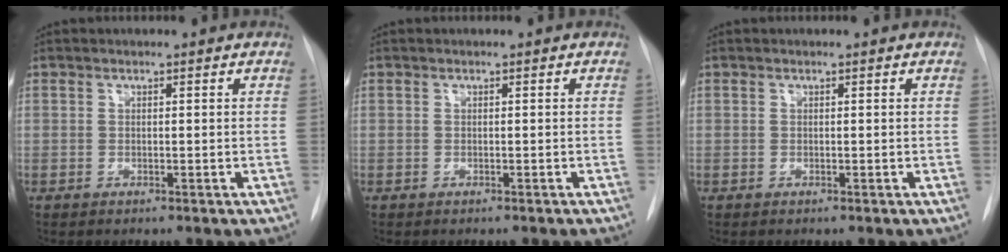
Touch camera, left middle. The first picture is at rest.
{"total": 1.0, "force": [-1.0, 0.1, 0.4], "torque": [-0.007, 0.000, -0.013]}
{"total": 0.0}